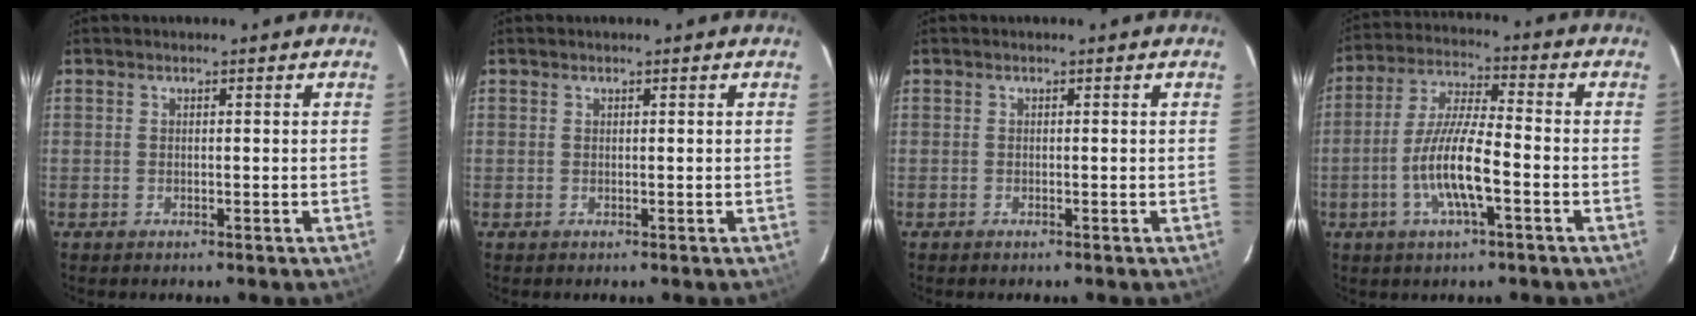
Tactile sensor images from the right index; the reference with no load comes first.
{"total": 0.0}
{"total": 0.0}
{"total": 11.1, "force": [-3.8, 1.9, 10.3], "torque": [-0.210, -0.002, -0.073]}